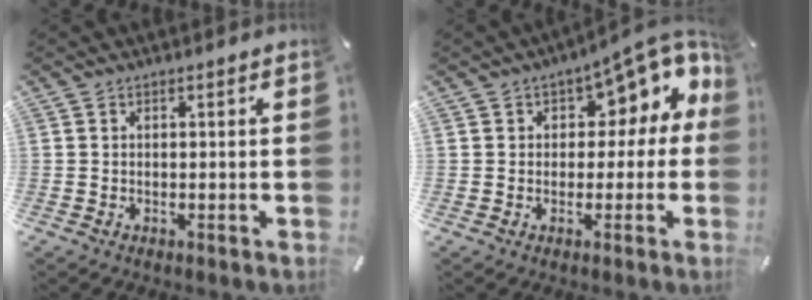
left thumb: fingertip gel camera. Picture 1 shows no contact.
{"total": 9.1, "force": [5.1, 5.5, 5.2], "torque": [-0.062, -0.036, 0.087]}